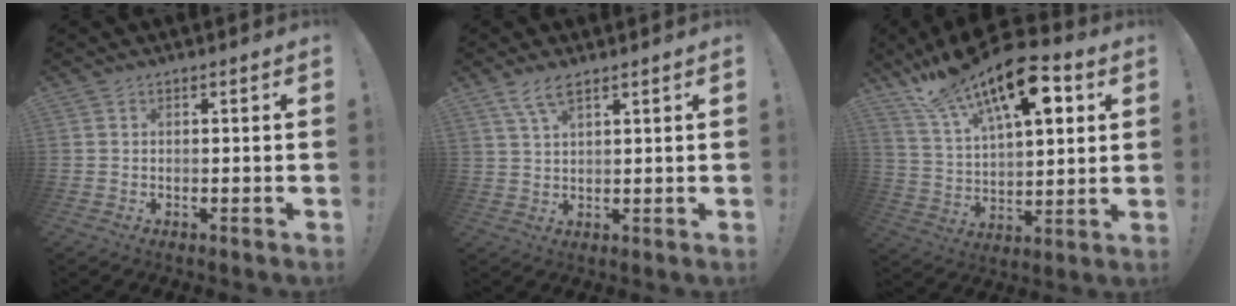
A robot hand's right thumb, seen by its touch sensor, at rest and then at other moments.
{"total": 4.8, "force": [3.3, 1.1, 3.2], "torque": [-0.060, -0.010, 0.060]}
{"total": 21.3, "force": [12.5, 8.8, 14.8], "torque": [-0.247, -0.075, 0.209]}